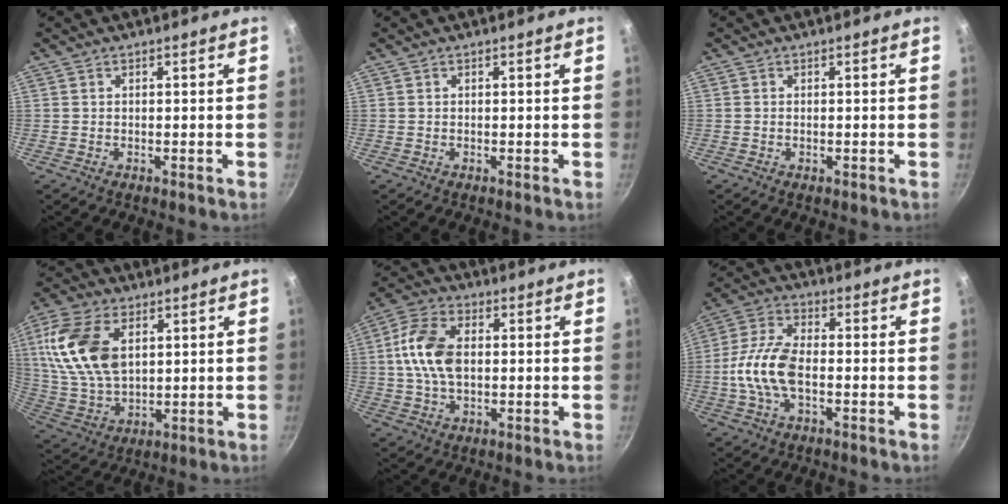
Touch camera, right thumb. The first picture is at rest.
{"total": 0.0}
{"total": 0.7, "force": [-0.2, 0.3, 0.6], "torque": [-0.009, 0.001, -0.004]}
{"total": 16.8, "force": [4.7, 10.0, 12.5], "torque": [-0.234, -0.013, 0.098]}
{"total": 11.3, "force": [0.8, 7.0, 8.9], "torque": [-0.167, 0.019, 0.005]}
{"total": 11.4, "force": [-2.1, 5.6, 9.6], "torque": [-0.193, 0.027, -0.052]}